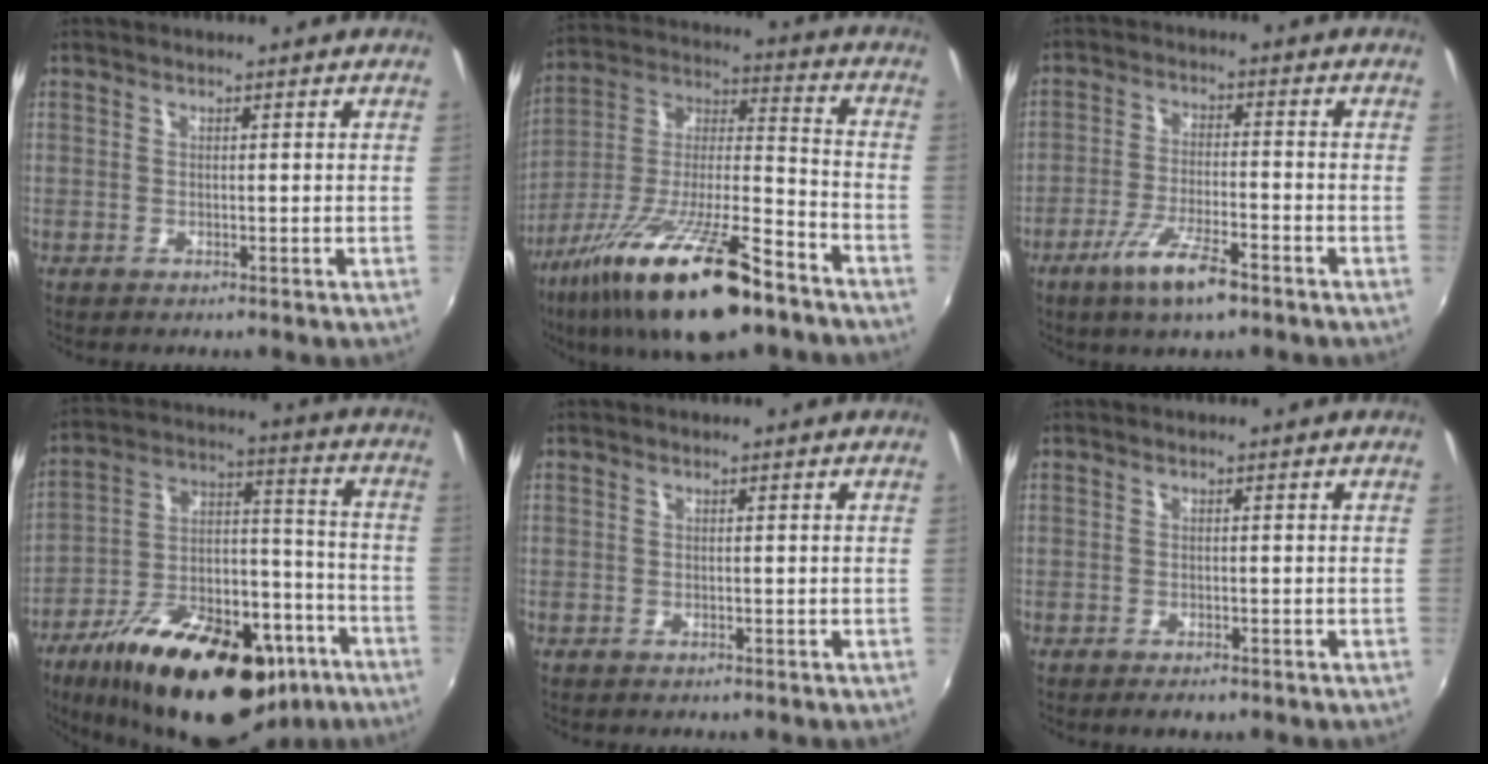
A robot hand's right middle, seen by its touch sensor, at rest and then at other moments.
{"total": 24.6, "force": [-15.1, 6.5, 18.3], "torque": [-0.334, -0.038, -0.261]}
{"total": 9.0, "force": [-5.7, 1.9, 6.7], "torque": [-0.144, -0.013, -0.104]}
{"total": 30.5, "force": [-18.8, 14.2, 19.3], "torque": [-0.315, 0.012, -0.267]}
{"total": 0.0}
{"total": 2.3, "force": [-1.6, 1.0, 1.3], "torque": [-0.026, -0.008, -0.025]}